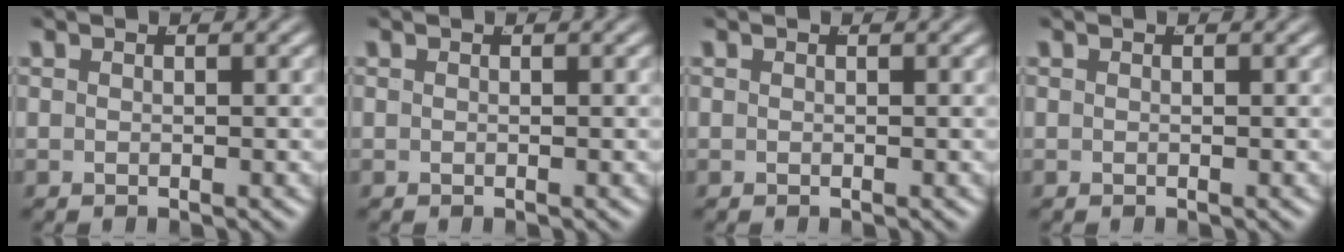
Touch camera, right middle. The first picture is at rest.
{"total": 0.0}
{"total": 0.0}
{"total": 0.0}